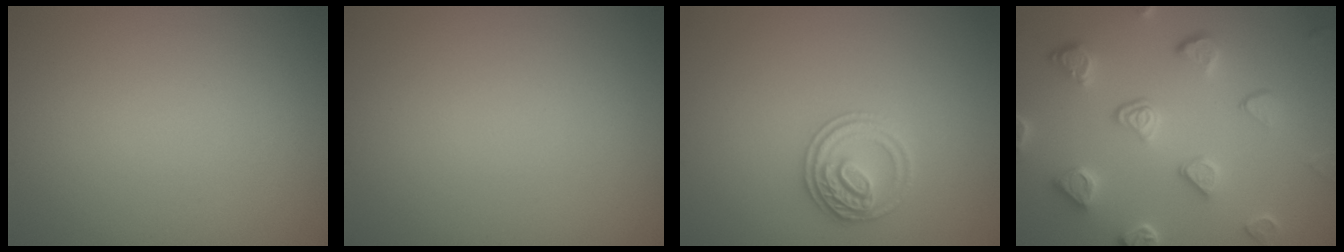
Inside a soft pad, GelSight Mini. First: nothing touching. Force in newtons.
{"total": 0.0}
{"total": 2.7, "press": 2.7, "slide": 0.6}
{"total": 5.4, "press": 4.2, "slide": 3.4}